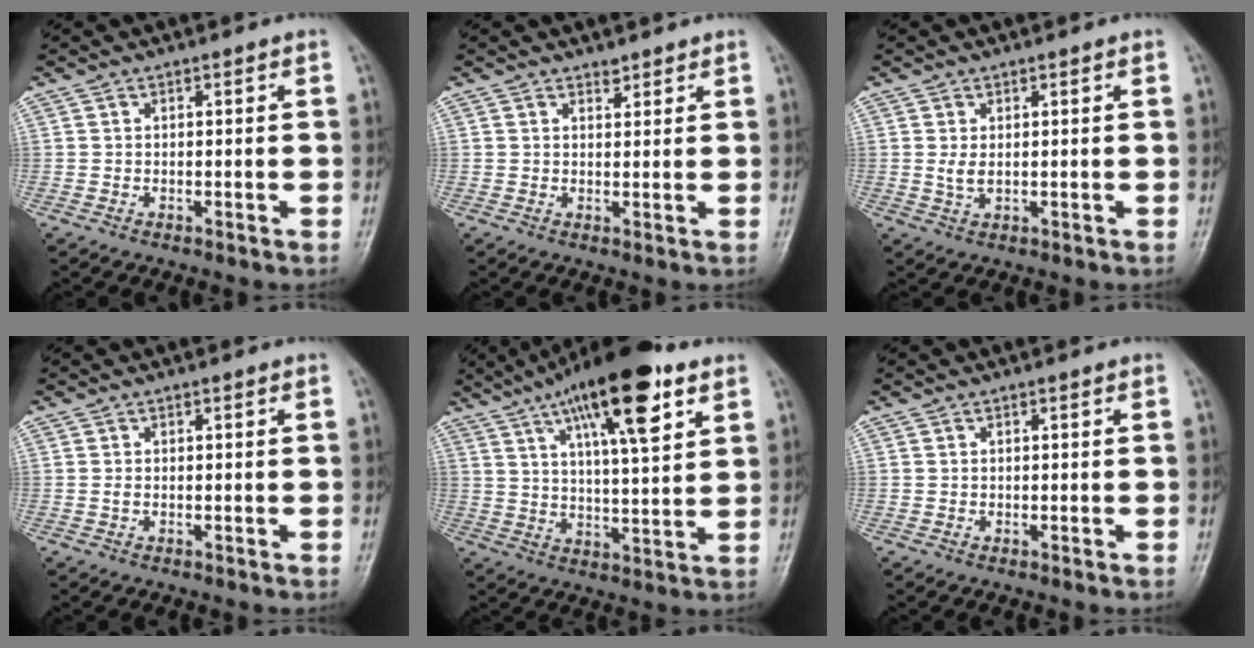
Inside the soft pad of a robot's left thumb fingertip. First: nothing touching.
{"total": 1.7, "force": [1.5, 0.8, 0.4], "torque": [0.004, -0.011, 0.021]}
{"total": 2.5, "force": [0.7, 1.2, 2.1], "torque": [-0.038, -0.004, 0.017]}
{"total": 0.9, "force": [0.2, 0.4, 0.7], "torque": [-0.017, 0.004, 0.007]}
{"total": 18.6, "force": [9.7, 5.2, 14.9], "torque": [-0.222, -0.026, 0.155]}
{"total": 0.0}